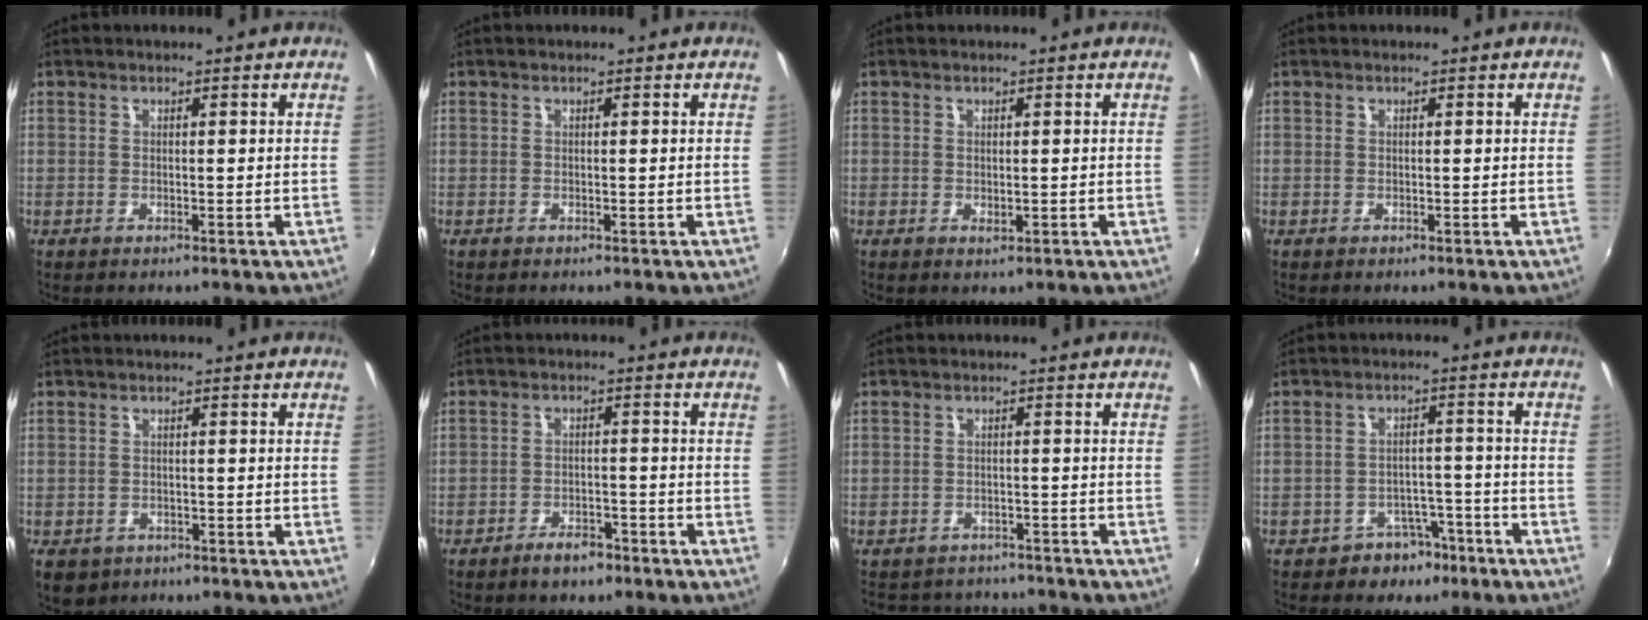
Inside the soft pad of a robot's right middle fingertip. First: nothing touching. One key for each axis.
{"total": 0.0}
{"total": 0.7, "fx": 0.6, "fy": 0.1, "fz": 0.4, "tx": -0.003, "ty": -0.001, "tz": 0.009}
{"total": 0.0}
{"total": 4.7, "fx": -2.1, "fy": 3.5, "fz": 2.2, "tx": -0.050, "ty": -0.014, "tz": -0.028}
{"total": 3.7, "fx": -2.8, "fy": 1.6, "fz": 1.9, "tx": -0.043, "ty": 0.006, "tz": -0.042}
{"total": 7.1, "fx": -6.1, "fy": 3.5, "fz": 1.2, "tx": -0.032, "ty": 0.025, "tz": -0.086}
{"total": 5.3, "fx": -3.7, "fy": 3.7, "fz": 1.2, "tx": -0.022, "ty": 0.026, "tz": -0.044}